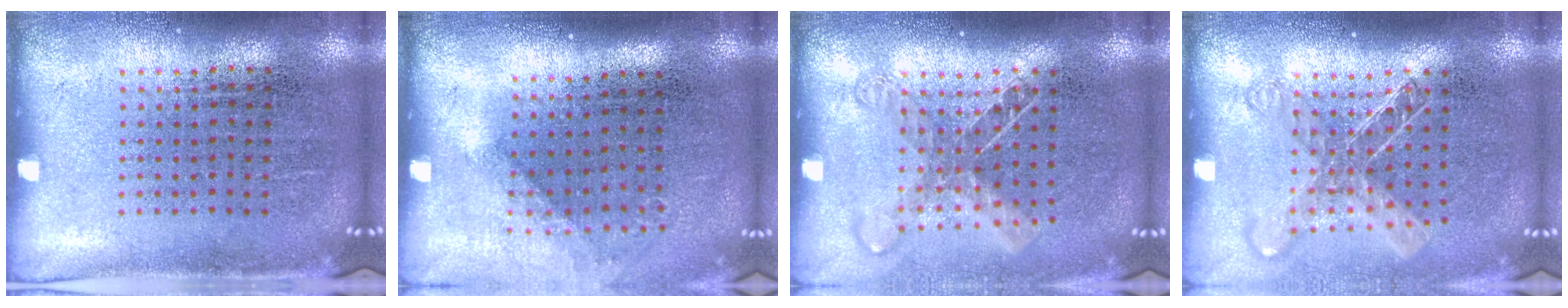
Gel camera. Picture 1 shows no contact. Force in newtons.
{"total": 1.3, "press": 0.9, "slide": 0.8}
{"total": 1.5, "press": 1.2, "slide": 1.0}
{"total": 1.7, "press": 1.3, "slide": 1.0}